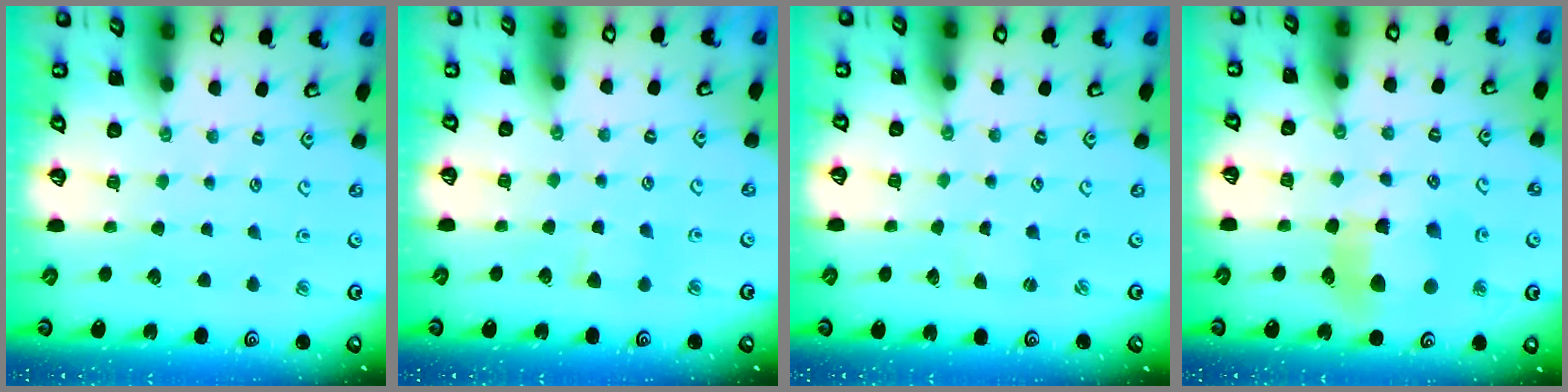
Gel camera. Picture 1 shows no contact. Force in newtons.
{"total": 4.1, "press": 4.1, "slide": 0.6}
{"total": 0.6, "press": 0.6, "slide": 0.1}
{"total": 10.5, "press": 10.5, "slide": 1.2}